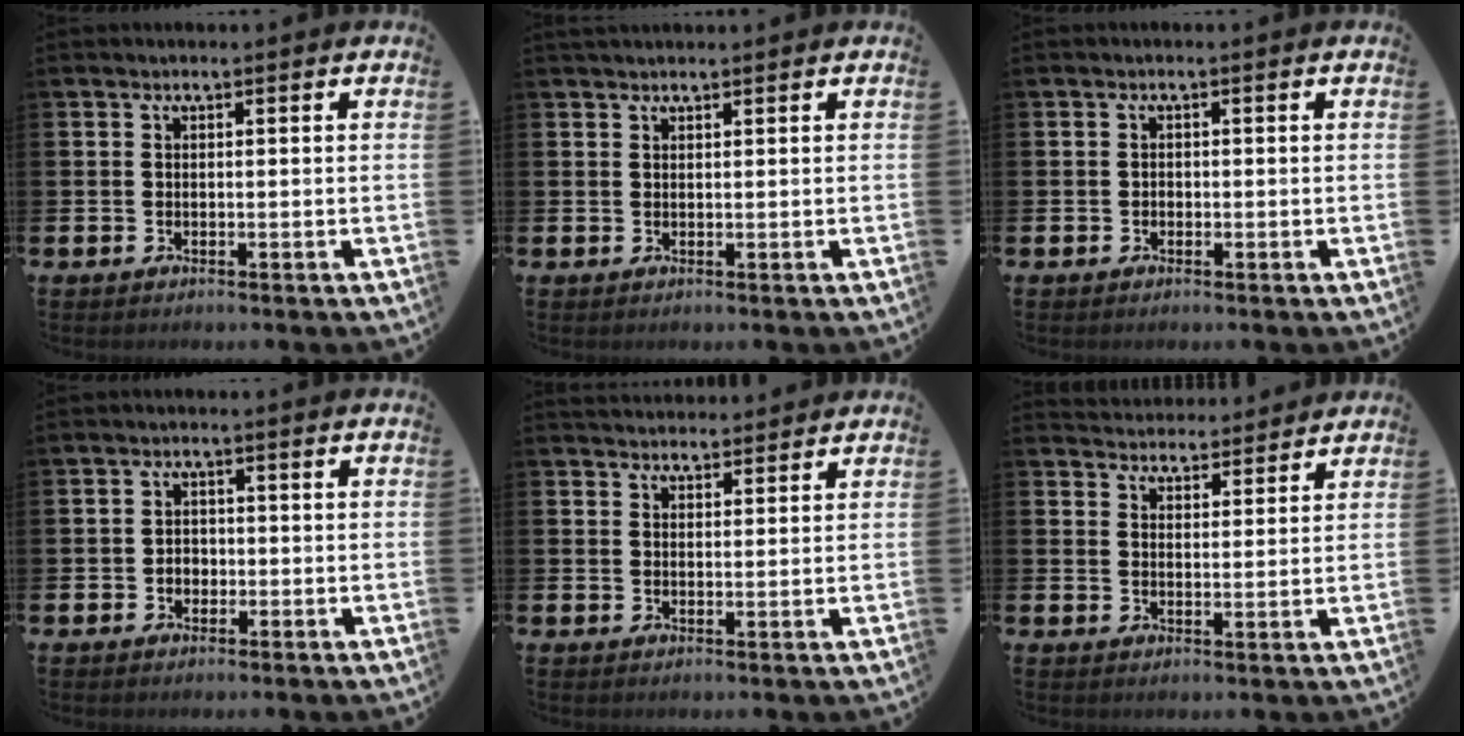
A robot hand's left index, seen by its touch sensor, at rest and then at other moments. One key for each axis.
{"total": 0.9, "fx": 0.9, "fy": 0.1, "fz": 0.1, "tx": 0.003, "ty": -0.001, "tz": 0.015}
{"total": 0.6, "fx": -0.3, "fy": 0.5, "fz": 0.1, "tx": -0.011, "ty": 0.007, "tz": -0.005}
{"total": 1.9, "fx": -0.5, "fy": 1.6, "fz": 0.8, "tx": -0.009, "ty": 0.003, "tz": -0.015}
{"total": 2.7, "fx": 2.6, "fy": 0.7, "fz": 0.0, "tx": 0.001, "ty": -0.014, "tz": 0.047}
{"total": 3.9, "fx": 3.9, "fy": 0.6, "fz": -0.4, "tx": -0.006, "ty": -0.023, "tz": 0.071}